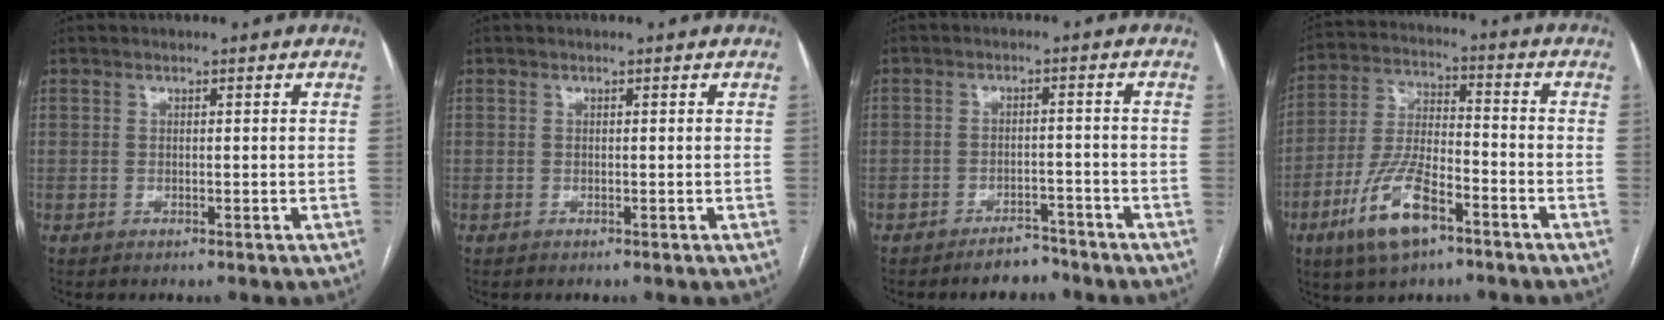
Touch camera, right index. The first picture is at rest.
{"total": 0.0}
{"total": 4.3, "force": [-3.7, 1.7, 1.4], "torque": [-0.018, 0.004, -0.054]}
{"total": 12.4, "force": [-6.7, 4.3, 9.5], "torque": [-0.205, 0.001, -0.121]}